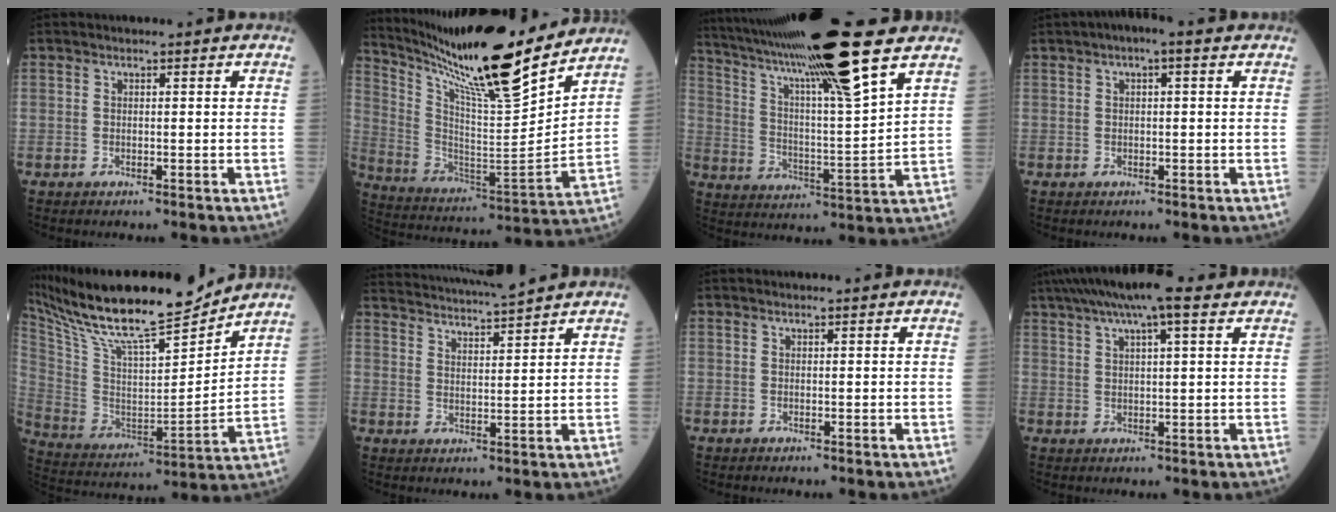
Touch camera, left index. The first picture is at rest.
{"total": 22.6, "force": [18.8, 1.2, 12.4], "torque": [-0.219, -0.028, 0.314]}
{"total": 21.1, "force": [15.5, -0.2, 14.3], "torque": [-0.255, 0.018, 0.260]}
{"total": 3.1, "force": [1.4, 0.7, 2.6], "torque": [-0.041, 0.018, 0.018]}
{"total": 22.4, "force": [19.5, 2.1, 10.6], "torque": [-0.208, -0.008, 0.338]}
{"total": 12.1, "force": [11.6, -0.9, 3.6], "torque": [-0.073, 0.010, 0.181]}
{"total": 0.0}
{"total": 10.4, "force": [7.1, 1.5, 7.5], "torque": [-0.127, 0.042, 0.112]}